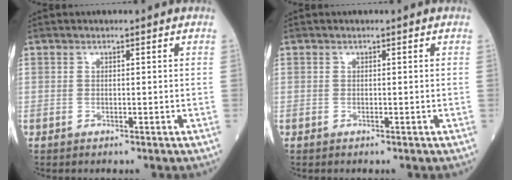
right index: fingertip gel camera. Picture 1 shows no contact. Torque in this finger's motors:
{"motor_torque": [0.00, 0.00, 0.00, 0.02]}